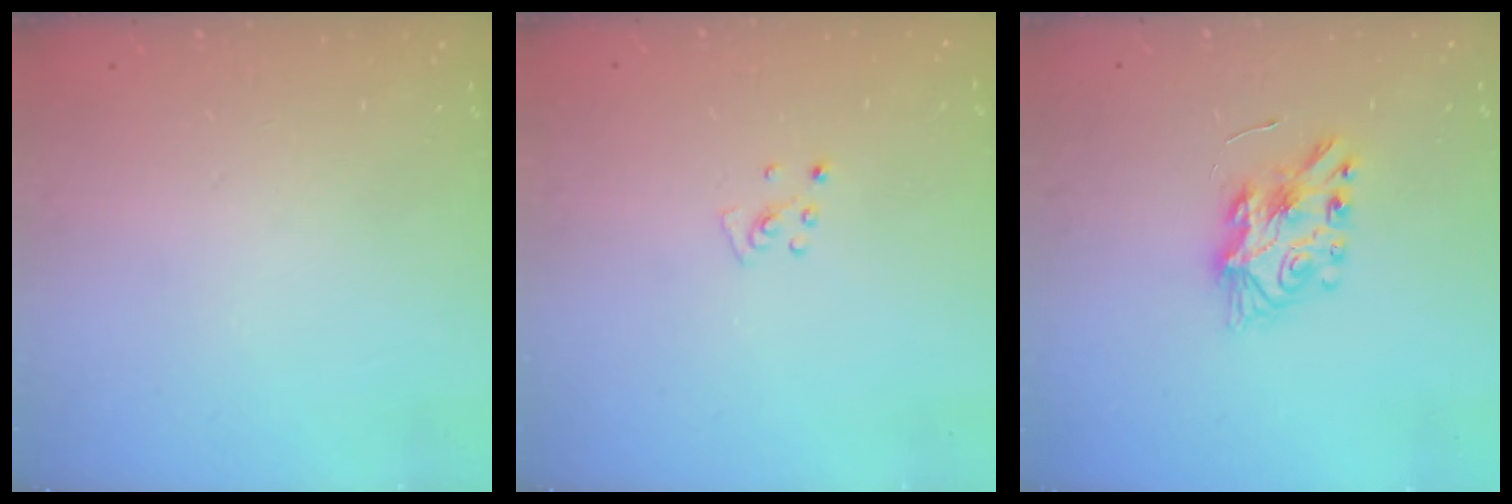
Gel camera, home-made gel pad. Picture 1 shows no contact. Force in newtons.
{"total": 3.9, "press": 3.9, "slide": 0.4}
{"total": 7.7, "press": 7.7, "slide": 0.6}